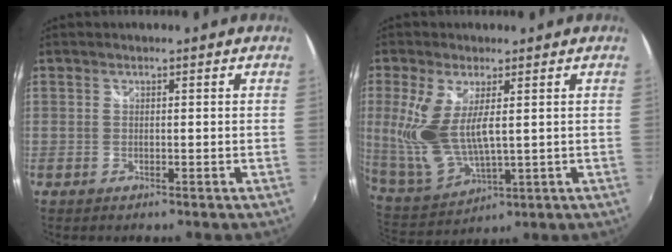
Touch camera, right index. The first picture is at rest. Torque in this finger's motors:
{"motor_torque": [0.32, 0.17, 0.35, 0.21]}